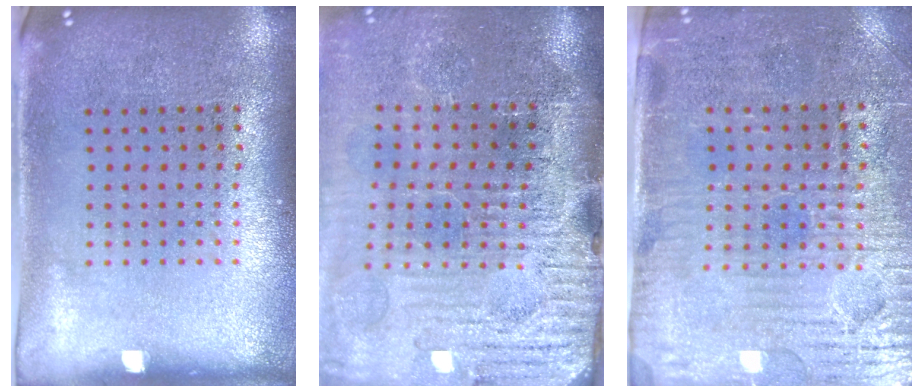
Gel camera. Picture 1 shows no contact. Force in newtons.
{"total": 4.7, "press": 4.0, "slide": 2.5}
{"total": 3.9, "press": 3.5, "slide": 1.5}